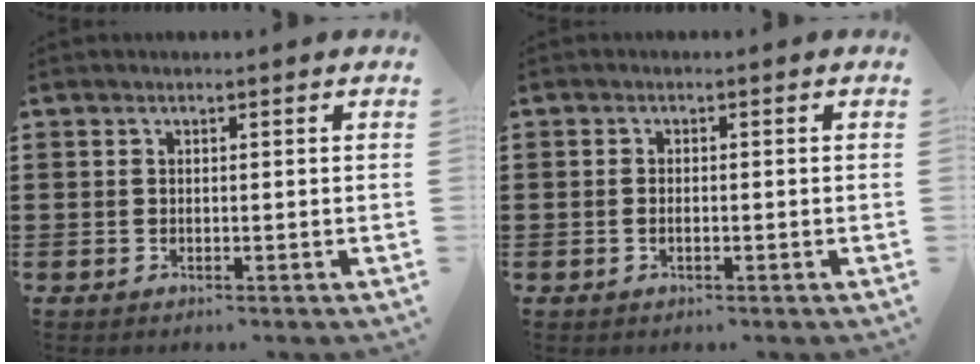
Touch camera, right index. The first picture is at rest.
{"total": 0.9, "force": [-0.3, 0.3, 0.8], "torque": [-0.017, -0.004, -0.005]}